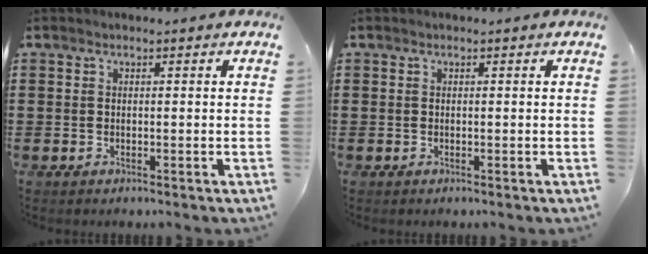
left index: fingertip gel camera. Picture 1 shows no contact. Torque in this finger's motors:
{"motor_torque": [0.00, 0.00, 0.02, 0.00]}